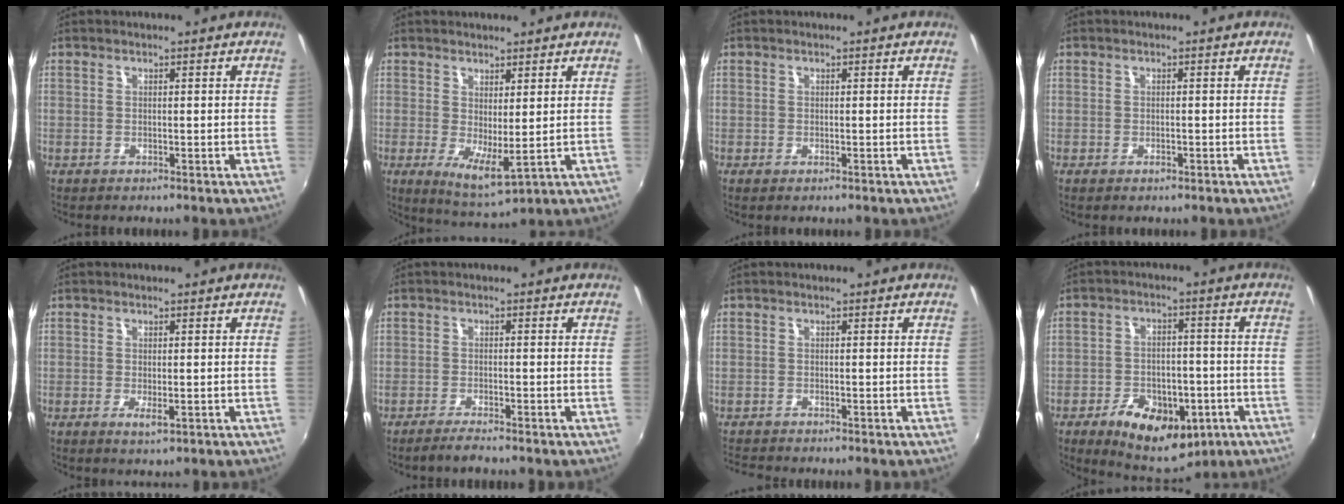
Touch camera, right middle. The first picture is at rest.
{"total": 6.1, "force": [0.9, 1.9, 5.7], "torque": [-0.090, -0.016, 0.024]}
{"total": 0.7, "force": [-0.4, 0.1, 0.6], "torque": [-0.010, -0.002, -0.006]}
{"total": 1.0, "force": [-0.7, 0.4, 0.6], "torque": [-0.011, -0.002, -0.011]}
{"total": 2.2, "force": [-0.6, 0.6, 2.0], "torque": [-0.037, -0.007, -0.007]}
{"total": 2.9, "force": [-2.5, -0.2, 1.5], "torque": [-0.043, -0.010, -0.050]}
{"total": 3.0, "force": [-2.9, 0.2, 0.9], "torque": [-0.026, -0.022, -0.055]}
{"total": 15.6, "force": [-7.8, 8.9, 10.2], "torque": [-0.197, -0.006, -0.100]}